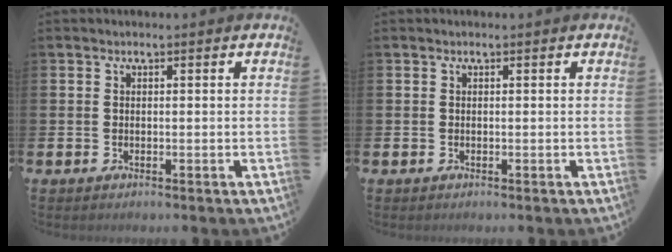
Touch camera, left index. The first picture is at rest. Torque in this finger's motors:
{"motor_torque": [0.00, 0.00, 0.00, 0.00]}